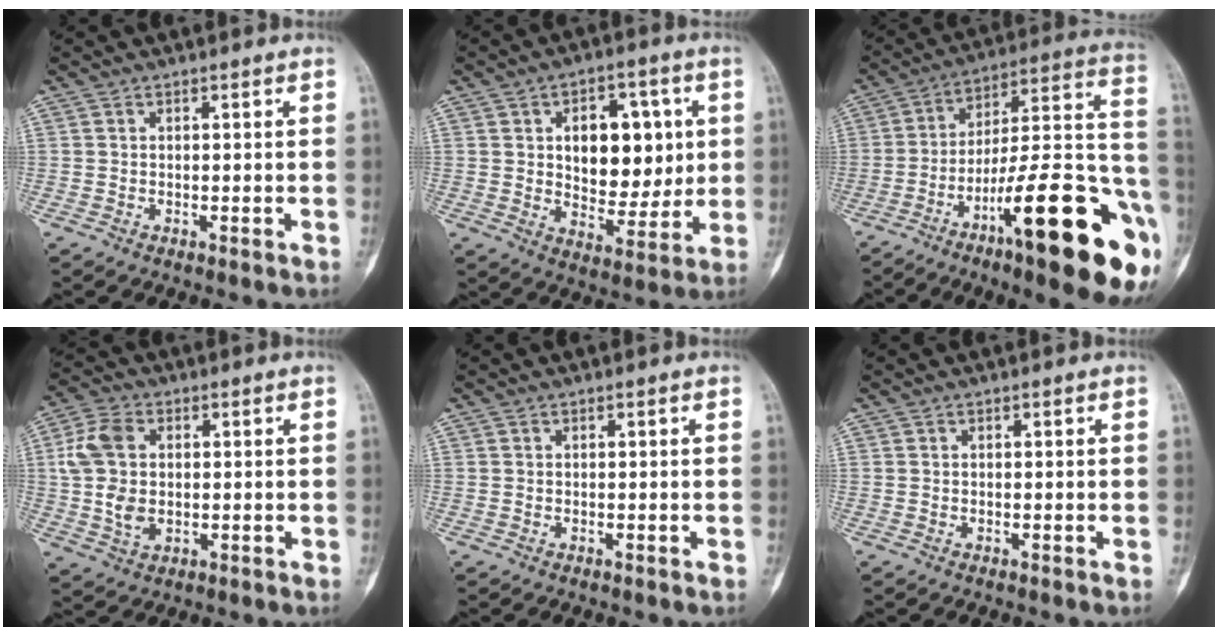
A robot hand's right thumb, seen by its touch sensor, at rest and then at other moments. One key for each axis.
{"total": 14.9, "fx": 2.7, "fy": 9.5, "fz": 11.2, "tx": -0.101, "ty": -0.007, "tz": 0.044}
{"total": 28.4, "fx": -12.6, "fy": 6.5, "fz": 24.6, "tx": -0.288, "ty": 0.069, "tz": -0.190}
{"total": 9.8, "fx": 0.8, "fy": 6.8, "fz": 7.0, "tx": -0.134, "ty": 0.007, "tz": 0.018}
{"total": 0.0}
{"total": 0.0}